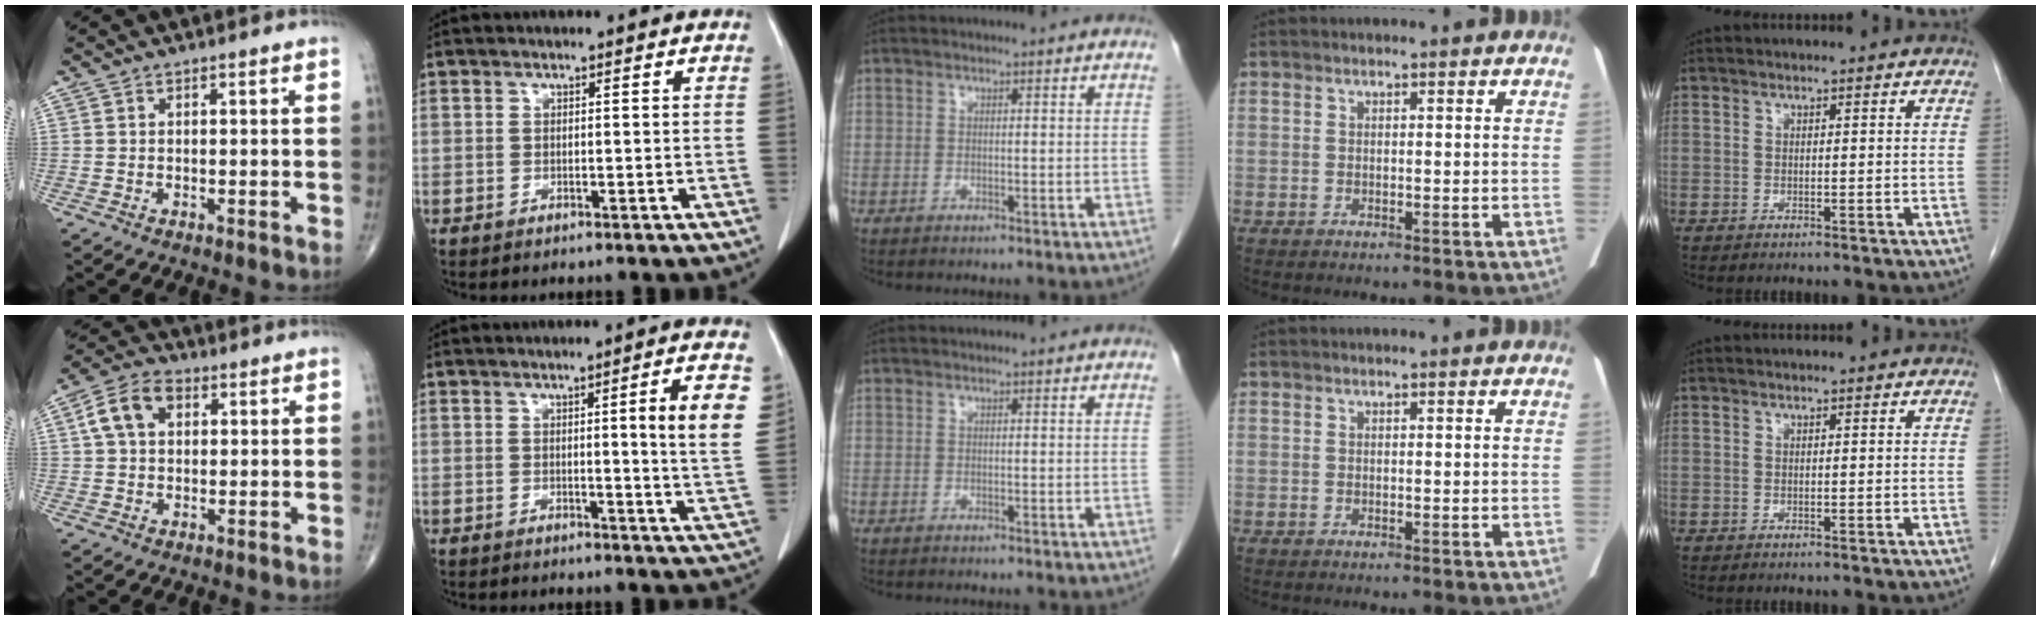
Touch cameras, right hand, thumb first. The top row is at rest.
{"thumb": {"total": 7.8, "force": [2.1, 5.1, 5.6], "torque": [-0.104, 0.020, 0.032]}, "index": {"total": 7.6, "force": [1.6, -0.7, 7.4], "torque": [-0.093, -0.011, 0.016]}}